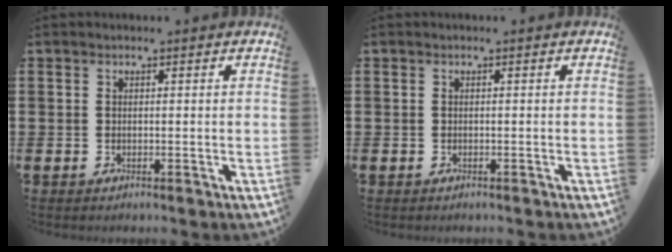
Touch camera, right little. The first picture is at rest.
{"total": 0.0}